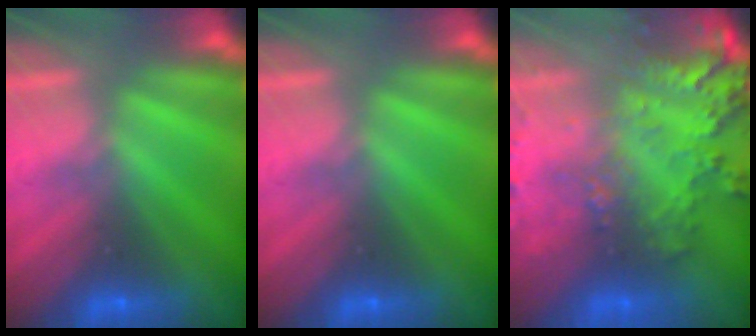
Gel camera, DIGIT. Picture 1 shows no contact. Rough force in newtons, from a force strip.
{"total": 0.0}
{"total": 7.3}